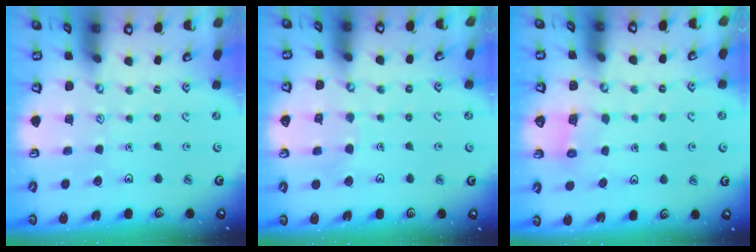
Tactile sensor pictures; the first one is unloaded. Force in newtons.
{"total": 3.8, "press": 3.8, "slide": 0.3}
{"total": 4.1, "press": 4.1, "slide": 0.1}